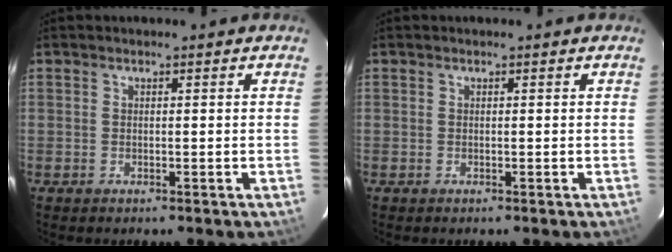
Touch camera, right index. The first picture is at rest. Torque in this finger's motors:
{"motor_torque": [-0.06, 0.42, 0.09, 0.00]}